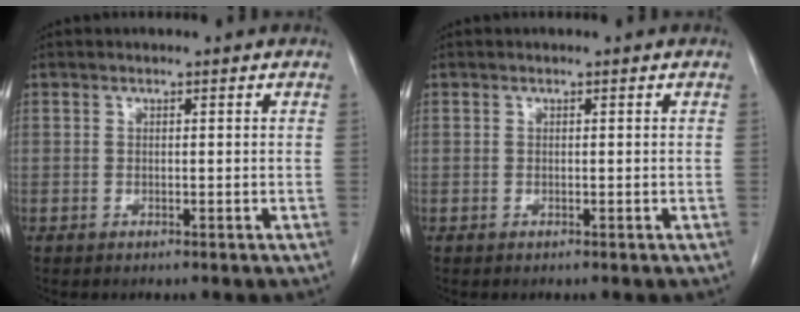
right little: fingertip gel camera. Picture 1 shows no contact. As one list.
[{"total": 0.0}]